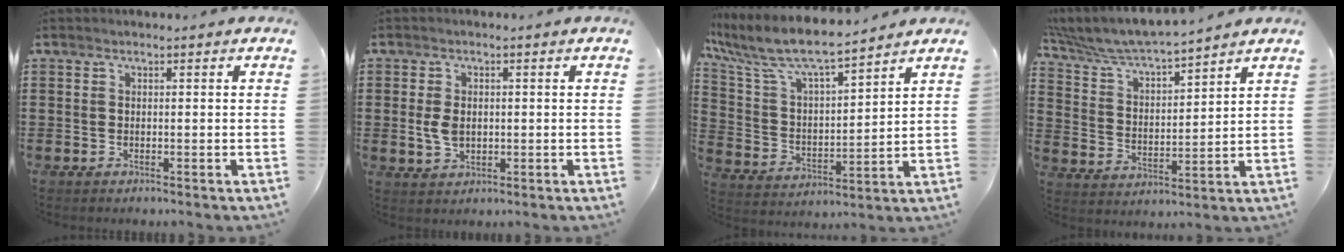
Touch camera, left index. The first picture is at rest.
{"total": 3.5, "force": [0.0, 2.4, 2.5], "torque": [-0.067, 0.002, -0.004]}
{"total": 8.2, "force": [7.2, 1.4, 3.8], "torque": [-0.106, -0.041, 0.121]}
{"total": 5.9, "force": [5.7, 0.5, 1.6], "torque": [-0.060, -0.036, 0.093]}